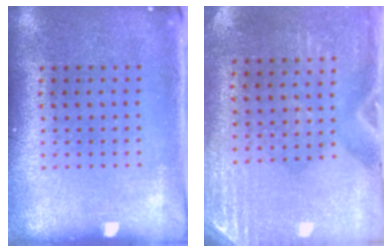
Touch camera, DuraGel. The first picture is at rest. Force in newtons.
{"total": 3.0, "press": 2.6, "slide": 1.5}